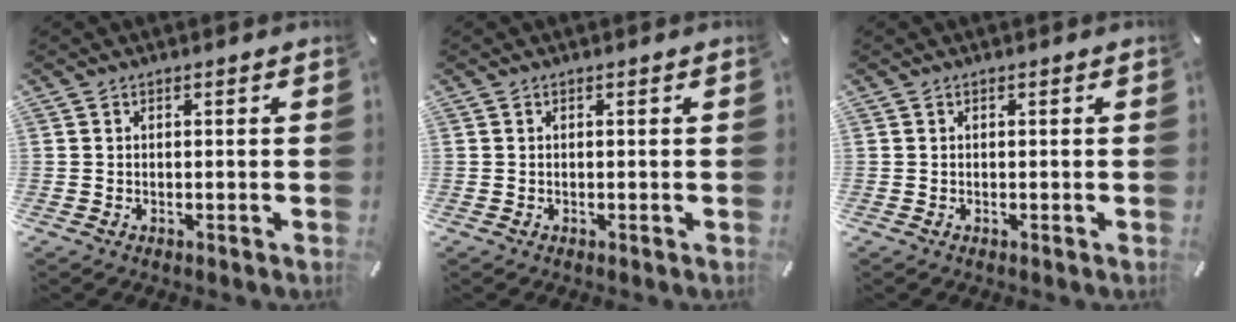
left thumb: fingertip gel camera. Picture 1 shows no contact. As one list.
[{"total": 0.0}, {"total": 0.0}]